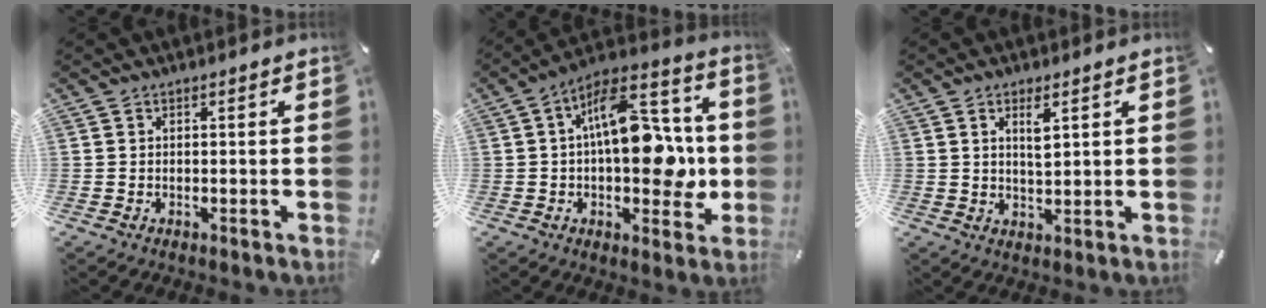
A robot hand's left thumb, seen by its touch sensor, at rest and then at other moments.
{"total": 17.8, "force": [1.8, 9.7, 14.8], "torque": [-0.199, -0.007, 0.033]}
{"total": 4.1, "force": [1.8, 1.4, 3.4], "torque": [-0.056, -0.004, 0.027]}